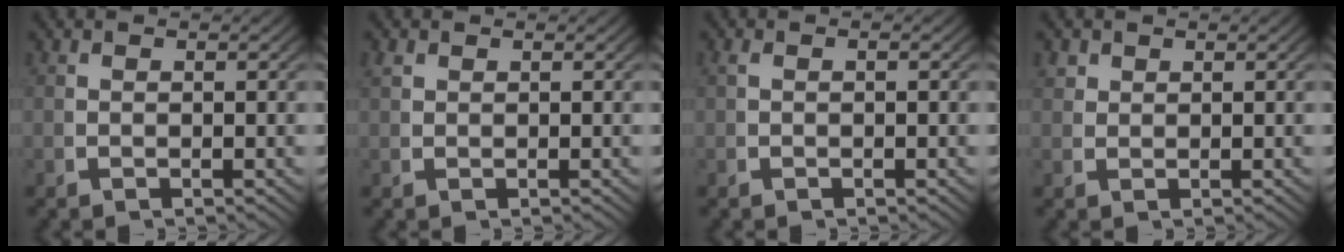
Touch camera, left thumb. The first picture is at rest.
{"total": 0.8, "force": [0.7, 0.3, 0.2], "torque": [-0.008, -0.004, 0.020]}
{"total": 0.6, "force": [0.0, 0.2, 0.5], "torque": [-0.014, 0.000, 0.002]}
{"total": 1.4, "force": [1.0, 0.9, 0.4], "torque": [-0.011, -0.005, 0.028]}